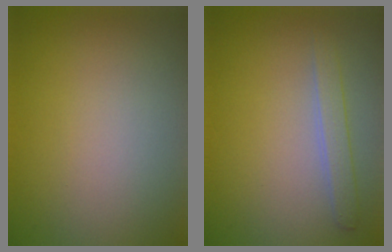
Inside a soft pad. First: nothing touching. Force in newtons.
{"total": 1.7, "press": 1.7, "slide": 0.0}